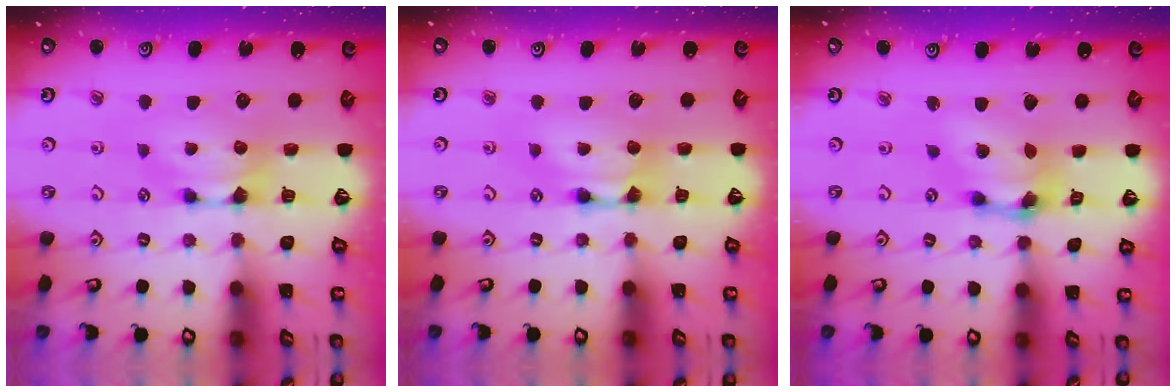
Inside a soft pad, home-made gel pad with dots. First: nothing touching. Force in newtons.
{"total": 2.2, "press": 2.2, "slide": 0.1}
{"total": 6.2, "press": 5.7, "slide": 2.3}